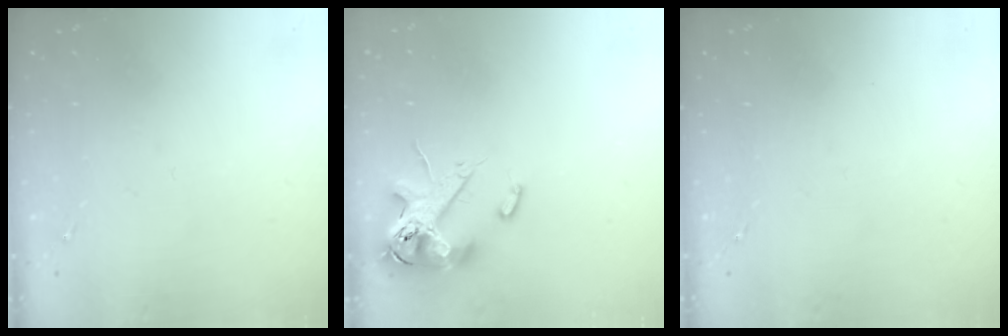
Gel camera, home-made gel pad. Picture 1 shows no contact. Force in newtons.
{"total": 13.9, "press": 13.7, "slide": 2.4}
{"total": 0.0}